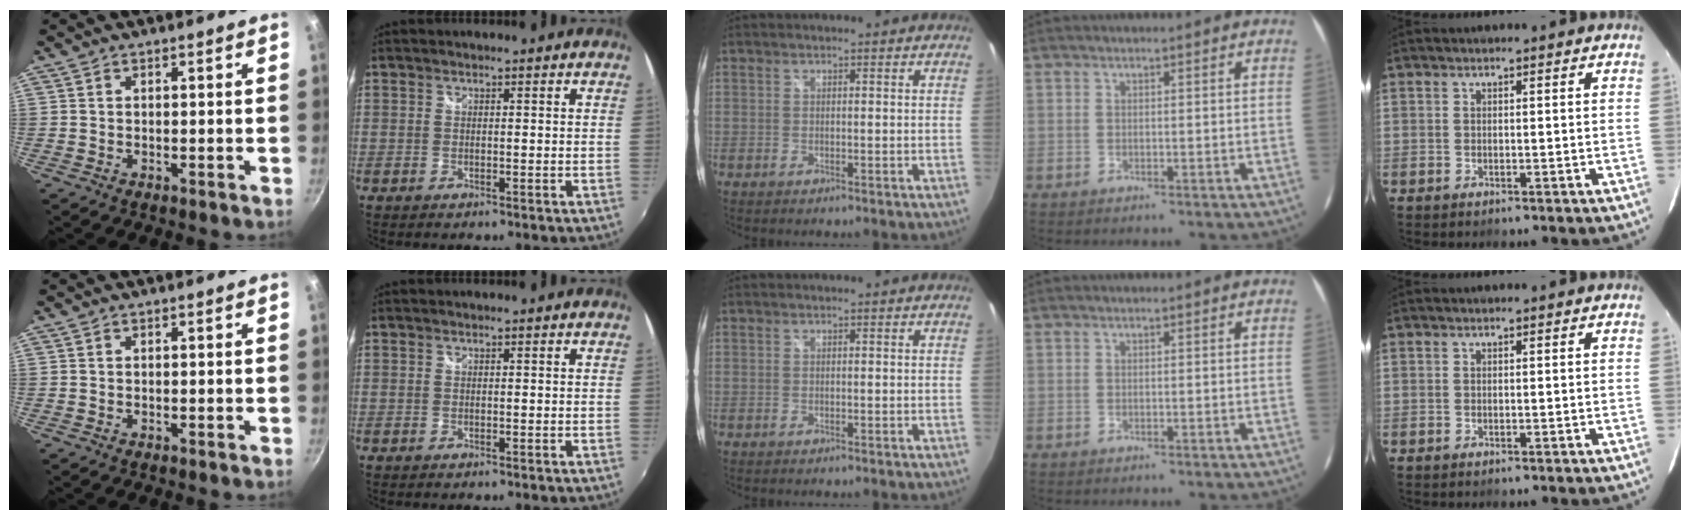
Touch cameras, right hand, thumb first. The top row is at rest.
{}